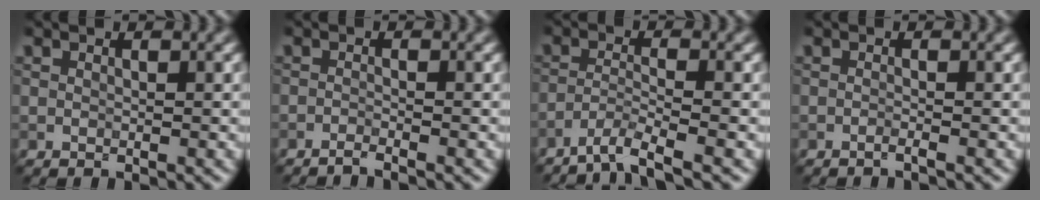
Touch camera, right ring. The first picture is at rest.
{"total": 1.2, "force": [-1.0, 0.1, 0.7], "torque": [-0.009, 0.000, -0.028]}
{"total": 3.3, "force": [-2.7, 0.3, 2.0], "torque": [-0.035, 0.001, -0.062]}
{"total": 0.7, "force": [-0.5, 0.1, 0.5], "torque": [-0.007, -0.001, -0.014]}